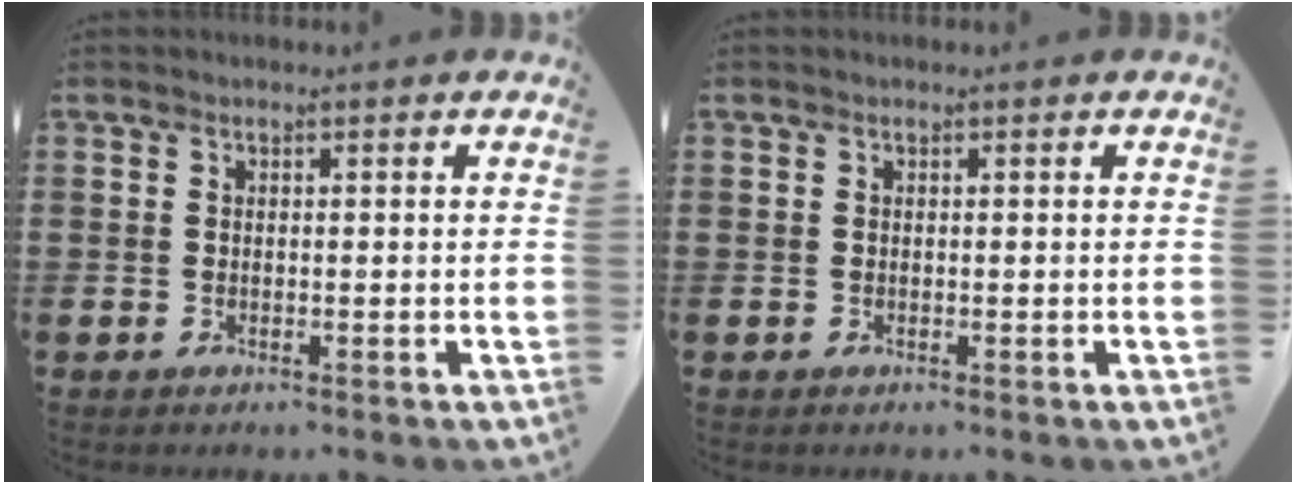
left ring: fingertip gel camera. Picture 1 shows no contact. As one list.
[{"total": 0.0}]